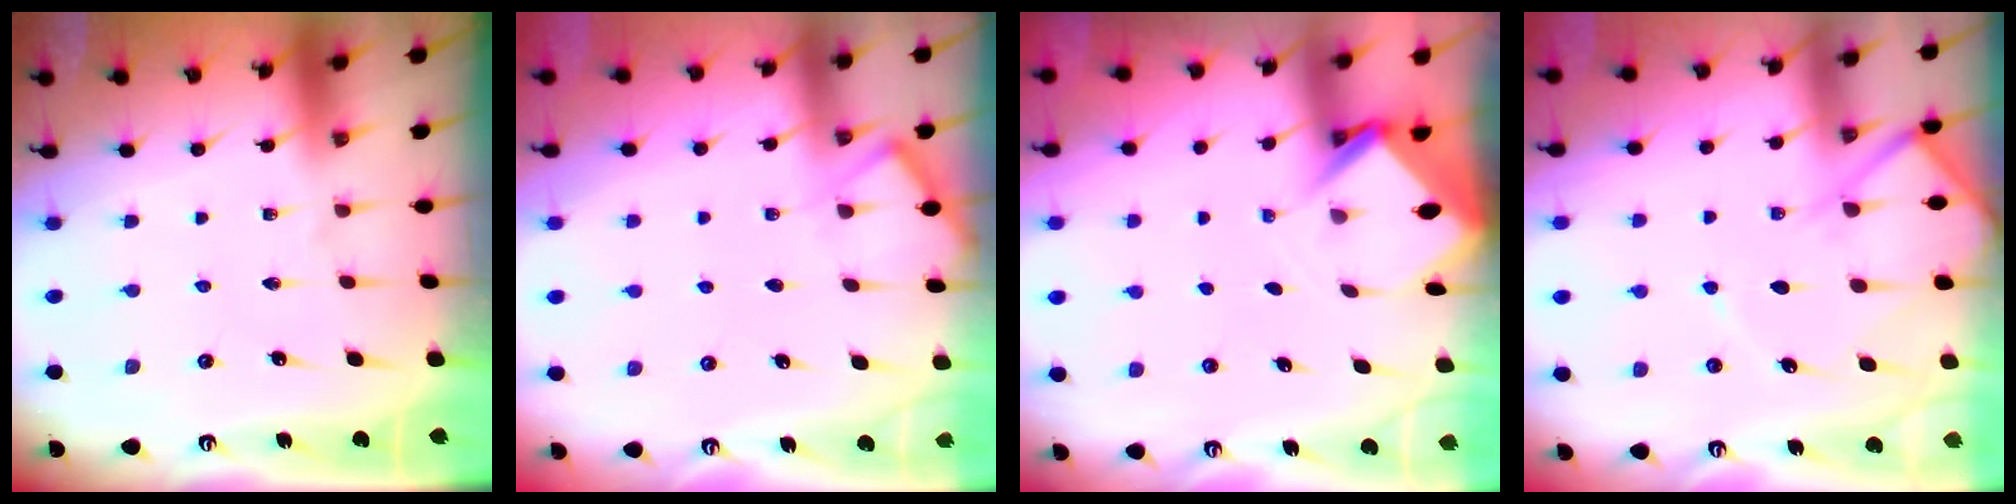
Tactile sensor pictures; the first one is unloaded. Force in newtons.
{"total": 6.1, "press": 6.1, "slide": 0.4}
{"total": 3.2, "press": 3.2, "slide": 0.2}
{"total": 8.5, "press": 8.4, "slide": 0.9}